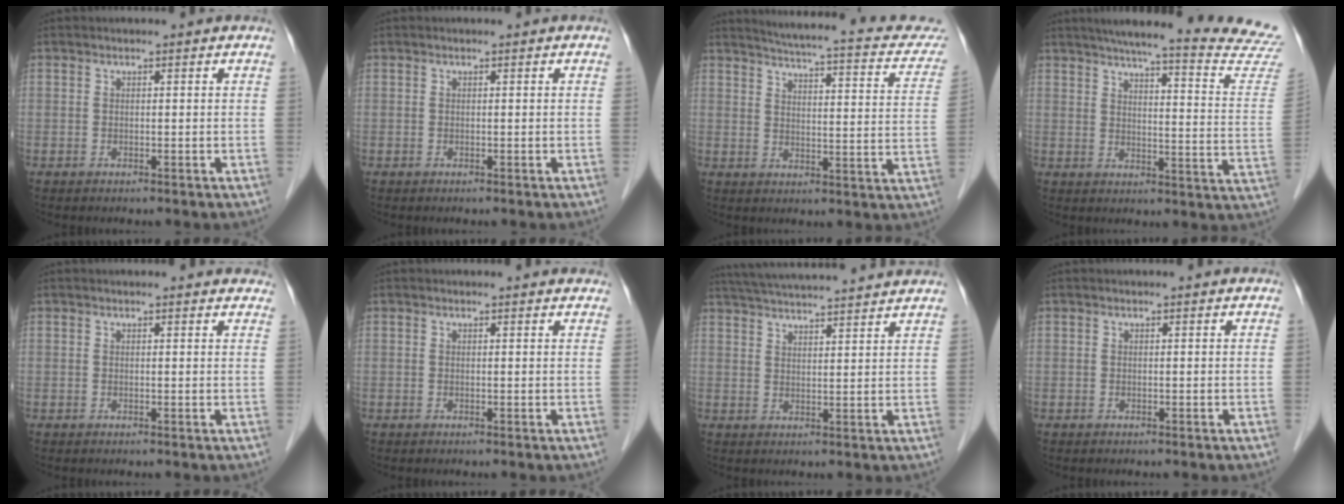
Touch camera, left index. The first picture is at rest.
{"total": 0.0}
{"total": 19.8, "force": [17.3, 3.7, 8.8], "torque": [-0.109, -0.017, 0.196]}
{"total": 26.2, "force": [24.1, 0.1, 10.2], "torque": [-0.140, -0.094, 0.280]}
{"total": 6.4, "force": [5.9, 1.5, 1.9], "torque": [-0.015, 0.014, 0.052]}
{"total": 2.9, "force": [2.8, 0.6, 0.5], "torque": [-0.011, 0.004, 0.018]}
{"total": 17.1, "force": [15.8, 0.5, 6.6], "torque": [-0.121, 0.032, 0.224]}
{"total": 0.6, "force": [0.5, 0.0, 0.1], "torque": [-0.005, 0.004, 0.004]}